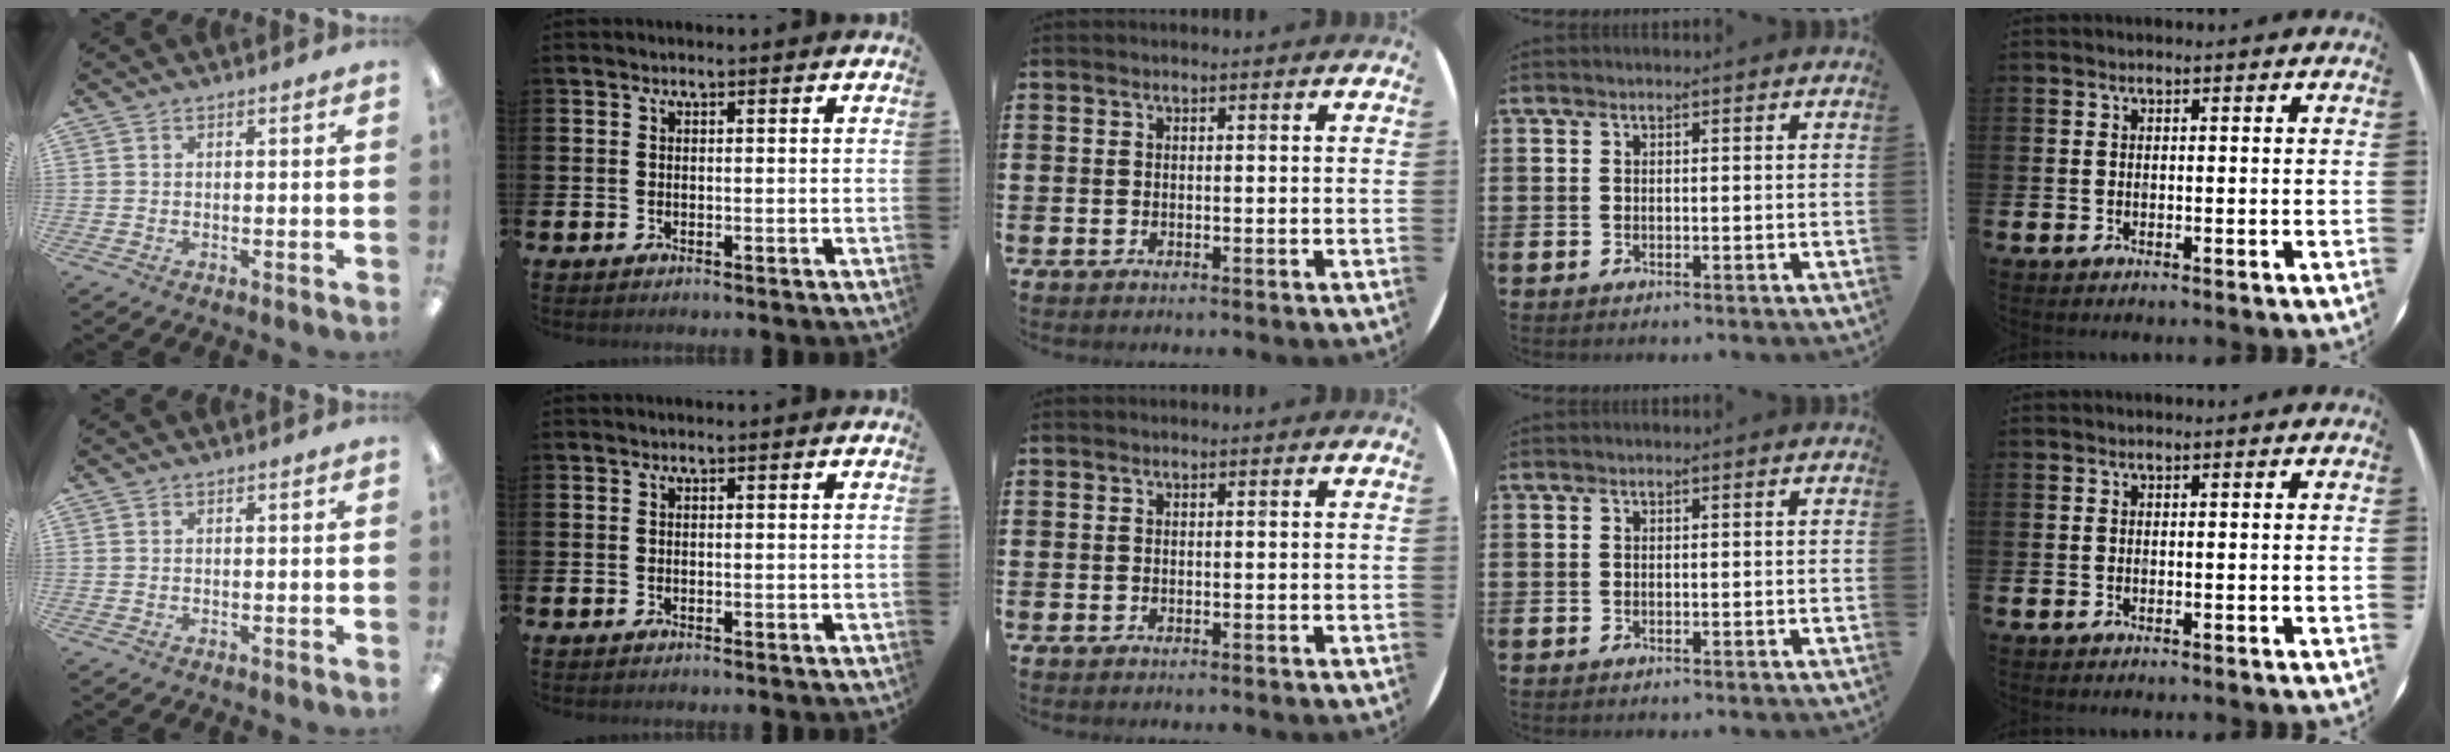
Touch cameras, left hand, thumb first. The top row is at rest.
{}